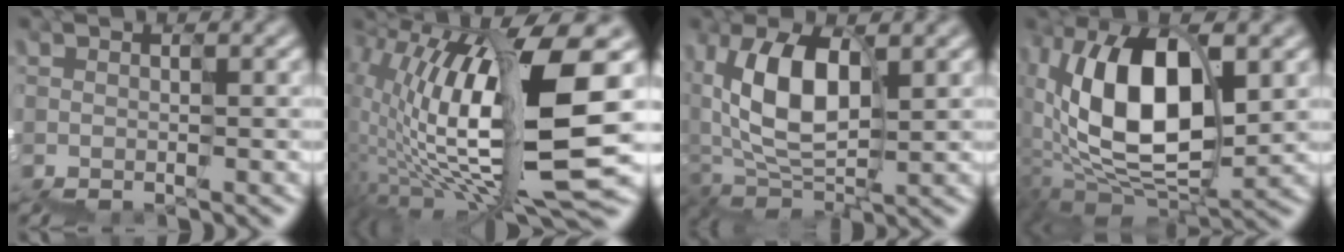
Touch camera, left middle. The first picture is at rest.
{"total": 12.9, "force": [2.5, 4.1, 12.0], "torque": [-0.250, 0.017, 0.059]}
{"total": 5.9, "force": [1.7, 4.0, 4.0], "torque": [-0.107, 0.021, 0.027]}
{"total": 8.9, "force": [2.0, 4.9, 7.1], "torque": [-0.140, 0.017, 0.034]}